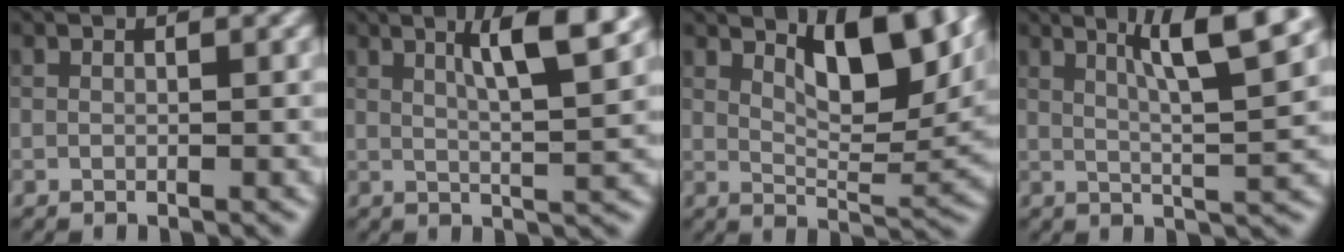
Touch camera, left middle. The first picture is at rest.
{"total": 6.2, "force": [2.8, 1.1, 5.5], "torque": [-0.077, 0.005, 0.045]}
{"total": 7.6, "force": [3.7, 2.8, 6.0], "torque": [-0.092, -0.005, 0.063]}
{"total": 8.0, "force": [3.6, 1.5, 7.0], "torque": [-0.091, 0.011, 0.057]}